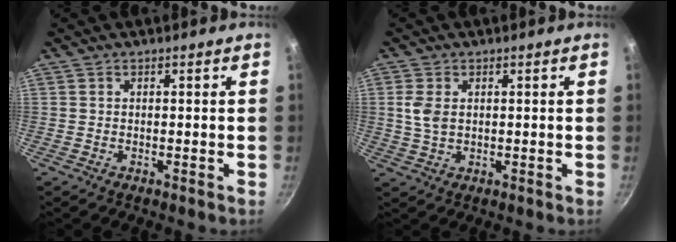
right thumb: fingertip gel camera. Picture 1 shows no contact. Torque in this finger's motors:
{"motor_torque": [0.03, 0.19, 0.68, -0.13, 0.02]}